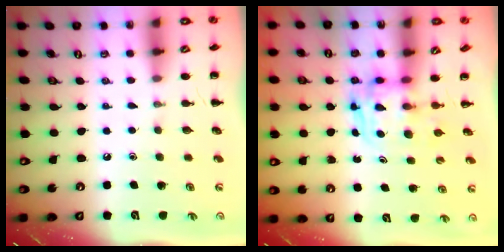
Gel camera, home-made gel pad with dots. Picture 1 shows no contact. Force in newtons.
{"total": 3.9, "press": 3.8, "slide": 0.8}